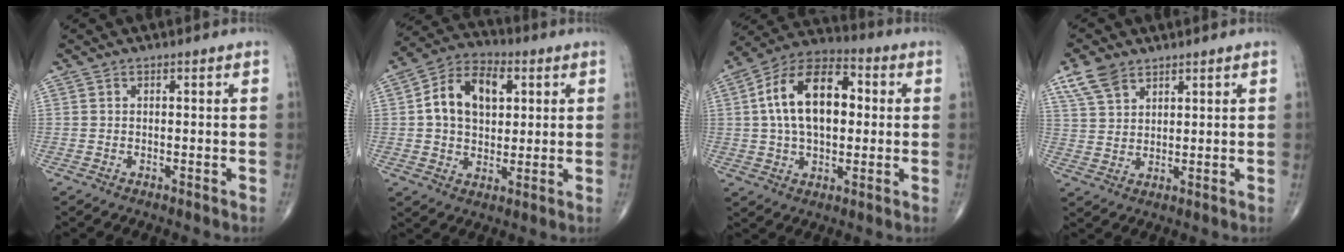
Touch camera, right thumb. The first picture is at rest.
{"total": 13.1, "force": [2.9, 8.9, 9.2], "torque": [-0.132, 0.010, 0.044]}
{"total": 17.6, "force": [2.3, 10.3, 14.1], "torque": [-0.229, 0.025, 0.032]}
{"total": 6.3, "force": [4.2, 3.6, 3.0], "torque": [-0.052, -0.011, 0.089]}